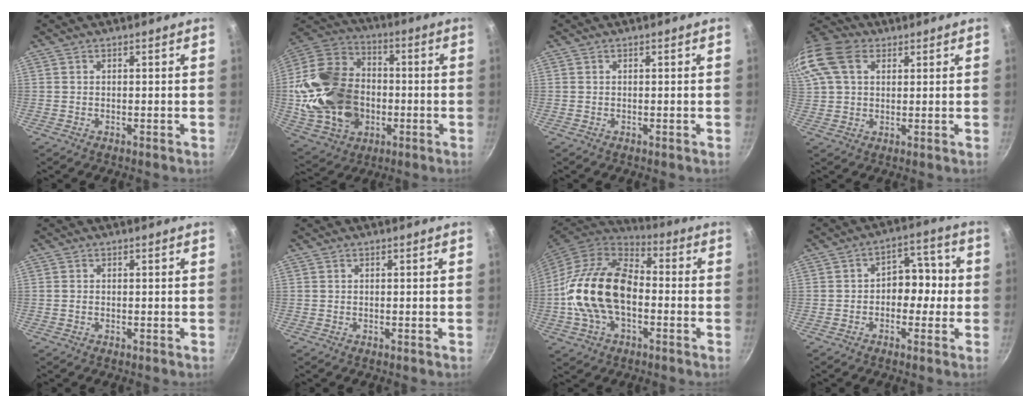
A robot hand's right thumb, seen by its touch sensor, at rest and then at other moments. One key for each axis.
{"total": 24.8, "fx": -2.1, "fy": 18.8, "fz": 16.0, "tx": -0.282, "ty": 0.042, "tz": -0.028}
{"total": 0.0}
{"total": 18.5, "fx": 6.9, "fy": 13.1, "fz": 11.1, "tx": -0.263, "ty": 0.040, "tz": 0.121}
{"total": 0.7, "fx": -0.1, "fy": 0.6, "fz": 0.4, "tx": -0.006, "ty": 0.002, "tz": -0.002}
{"total": 0.0}
{"total": 20.4, "fx": -2.2, "fy": 13.1, "fz": 15.5, "tx": -0.269, "ty": 0.038, "tz": -0.051}
{"total": 7.6, "fx": -0.8, "fy": 5.7, "fz": 5.1, "tx": -0.007, "ty": 0.033, "tz": -0.023}